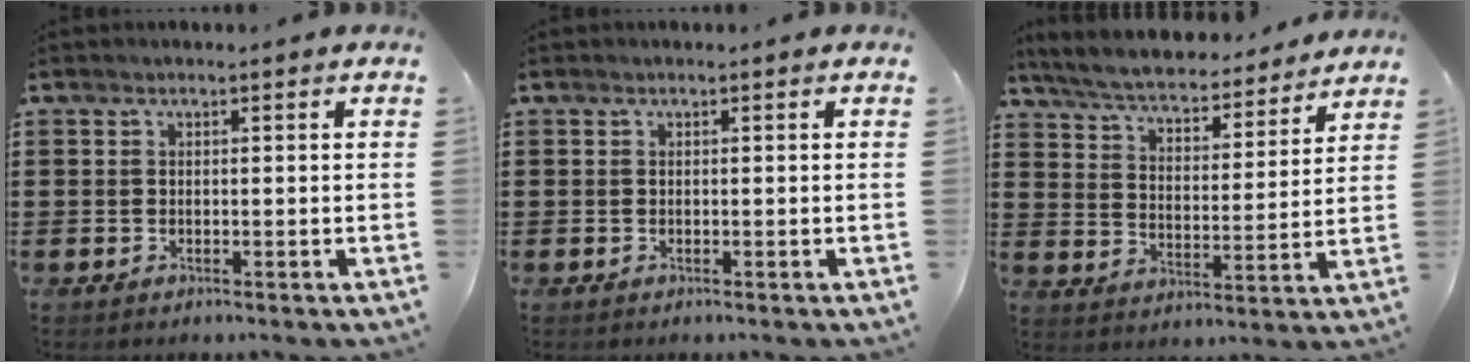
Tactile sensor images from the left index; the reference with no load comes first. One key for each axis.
{"total": 0.0}
{"total": 5.9, "fx": 5.6, "fy": 0.4, "fz": 1.6, "tx": -0.058, "ty": -0.041, "tz": 0.094}